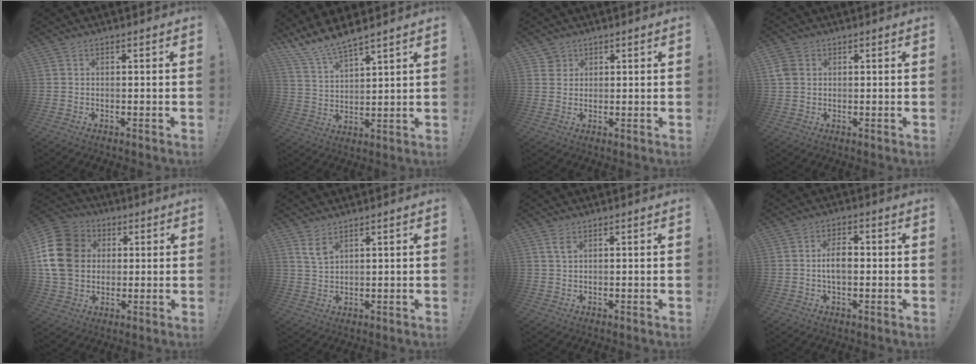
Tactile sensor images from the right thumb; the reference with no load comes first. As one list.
[{"total": 8.8, "force": [8.3, 0.8, 2.8], "torque": [-0.079, -0.049, 0.157]}, {"total": 2.6, "force": [1.7, 1.9, 0.3], "torque": [0.003, -0.010, 0.030]}, {"total": 4.4, "force": [1.4, 3.5, 2.2], "torque": [-0.047, 0.002, 0.028]}, {"total": 17.6, "force": [2.5, 14.2, 10.1], "torque": [-0.175, 0.007, 0.051]}, {"total": 4.6, "force": [3.1, 1.8, 2.9], "torque": [-0.048, -0.018, 0.056]}, {"total": 2.5, "force": [1.2, 1.0, 1.9], "torque": [-0.035, 0.000, 0.021]}, {"total": 6.0, "force": [-0.2, 3.2, 5.1], "torque": [-0.075, 0.005, -0.010]}]